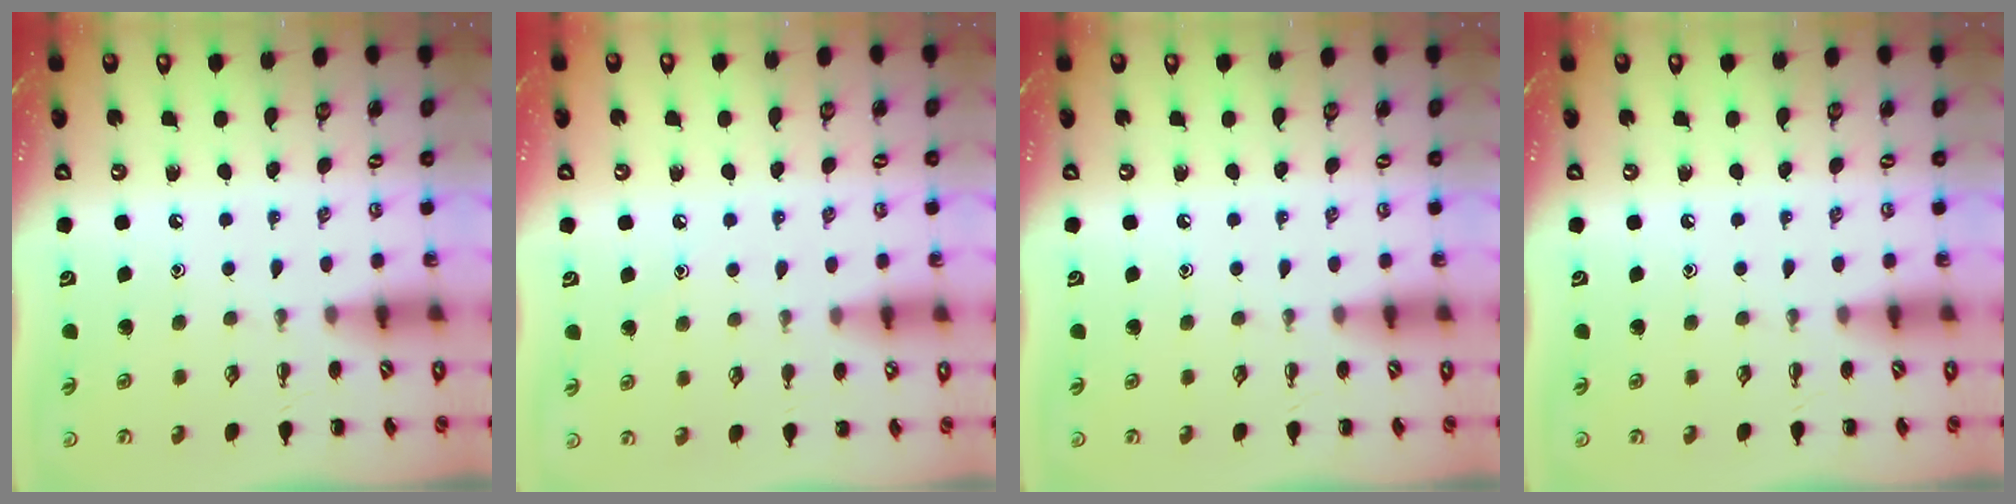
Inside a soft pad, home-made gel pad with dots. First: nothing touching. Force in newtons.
{"total": 6.9, "press": 6.6, "slide": 2.2}
{"total": 0.0}
{"total": 0.0}